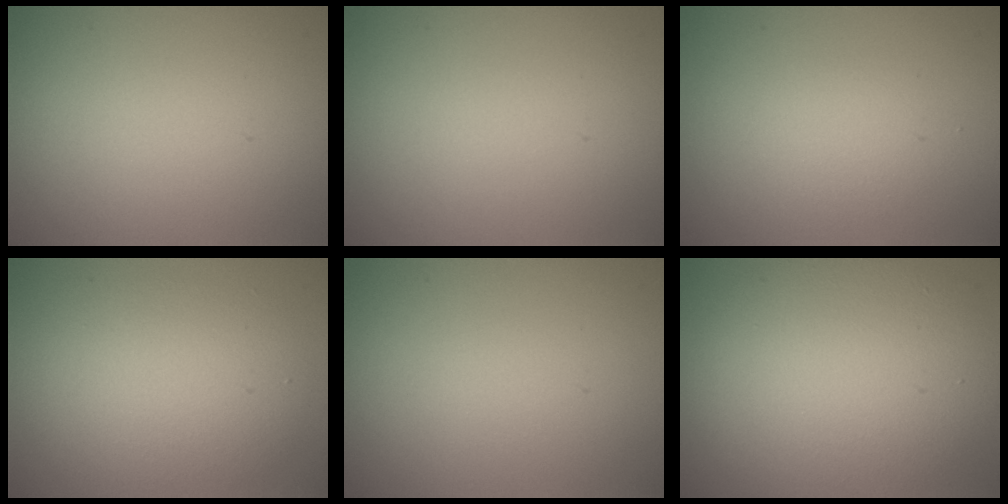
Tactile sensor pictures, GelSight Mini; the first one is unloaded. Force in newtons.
{"total": 0.0}
{"total": 1.7, "press": 1.7, "slide": 0.1}
{"total": 5.1, "press": 5.1, "slide": 0.3}
{"total": 0.0}
{"total": 10.0, "press": 10.0, "slide": 0.3}